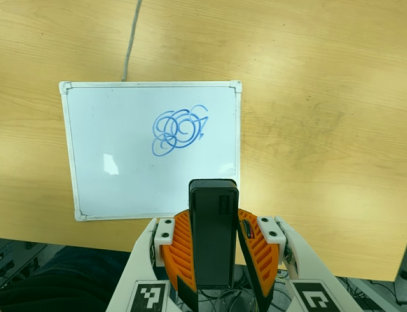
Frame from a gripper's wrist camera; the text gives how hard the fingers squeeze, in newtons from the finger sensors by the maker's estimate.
{"total": 5.7, "left": 4.8, "right": 6.6}